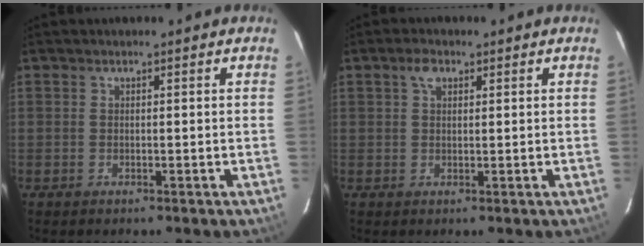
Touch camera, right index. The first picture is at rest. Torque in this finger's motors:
{"motor_torque": [0.15, -0.03, 0.07, 0.04]}